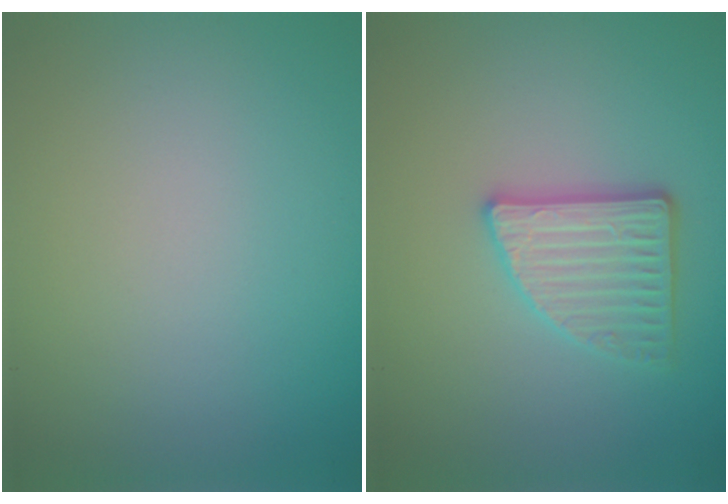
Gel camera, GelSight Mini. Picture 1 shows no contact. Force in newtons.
{"total": 3.6, "press": 3.1, "slide": 1.7}